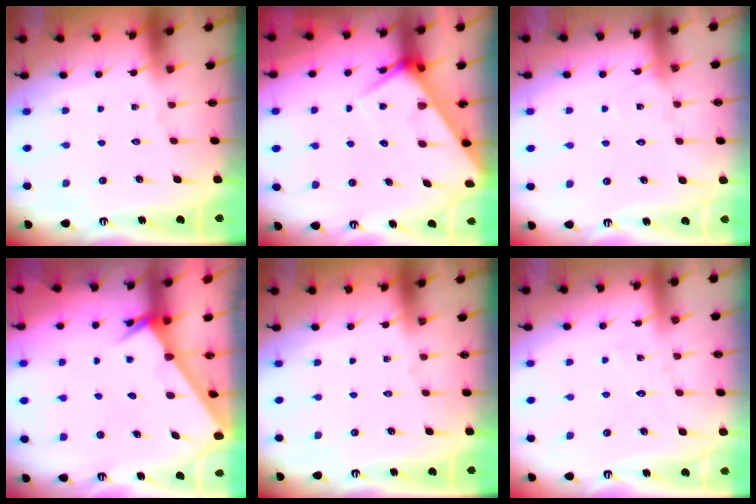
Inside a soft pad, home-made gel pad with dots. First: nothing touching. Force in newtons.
{"total": 5.8, "press": 5.7, "slide": 0.6}
{"total": 6.8, "press": 6.8, "slide": 0.6}
{"total": 2.5, "press": 2.5, "slide": 0.1}
{"total": 0.0}
{"total": 4.0, "press": 4.0, "slide": 0.4}